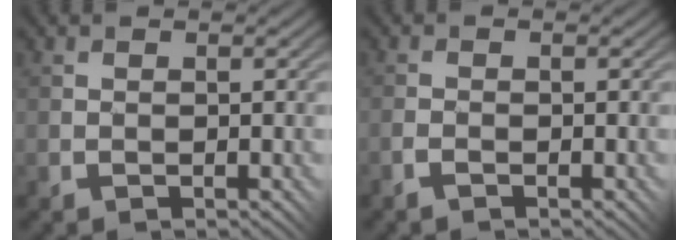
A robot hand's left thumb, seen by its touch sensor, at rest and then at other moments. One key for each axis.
{"total": 1.1, "fx": -0.9, "fy": 0.2, "fz": 0.6, "tx": -0.013, "ty": 0.005, "tz": -0.021}